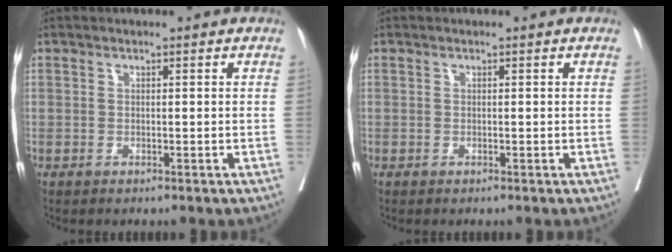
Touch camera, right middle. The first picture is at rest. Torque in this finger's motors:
{"motor_torque": [0.03, -0.03, -0.12, -0.14]}